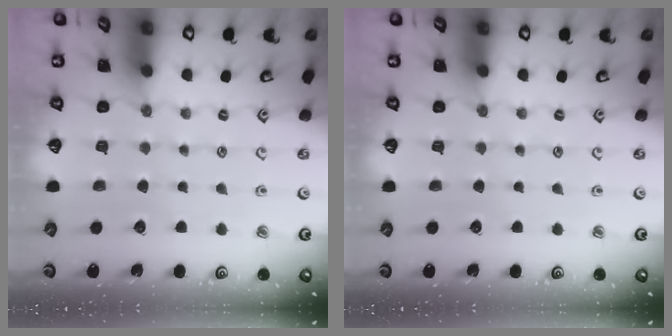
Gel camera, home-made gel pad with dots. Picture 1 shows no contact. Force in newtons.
{"total": 0.0}